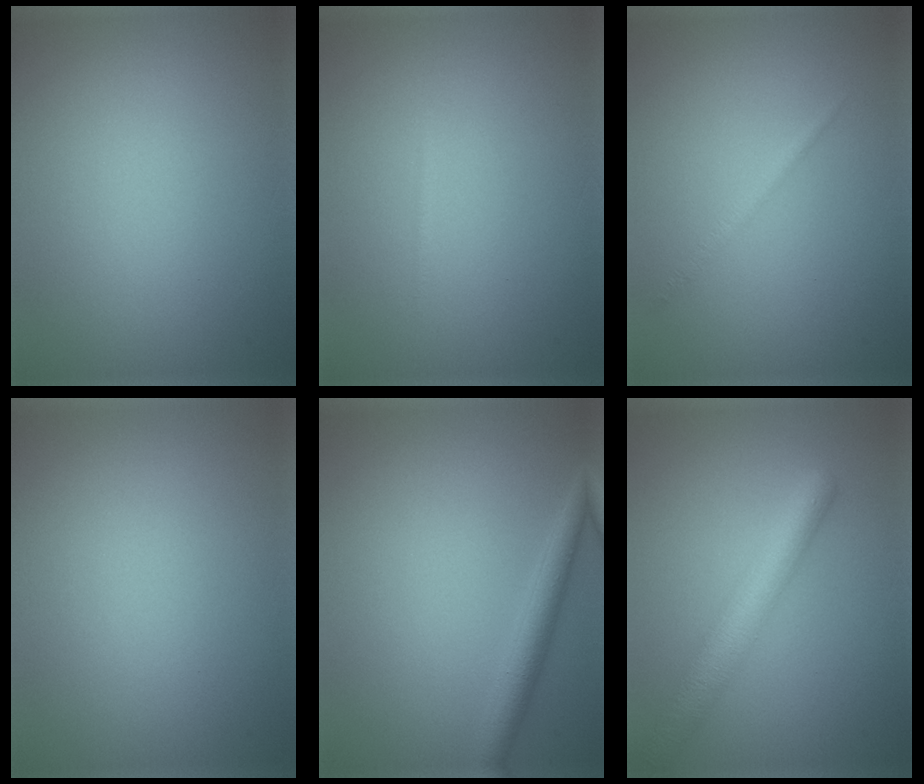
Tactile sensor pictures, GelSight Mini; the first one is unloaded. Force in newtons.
{"total": 0.6, "press": 0.6, "slide": 0.2}
{"total": 0.8, "press": 0.8, "slide": 0.1}
{"total": 0.0}
{"total": 2.7, "press": 2.7, "slide": 0.2}
{"total": 4.9, "press": 4.9, "slide": 0.2}